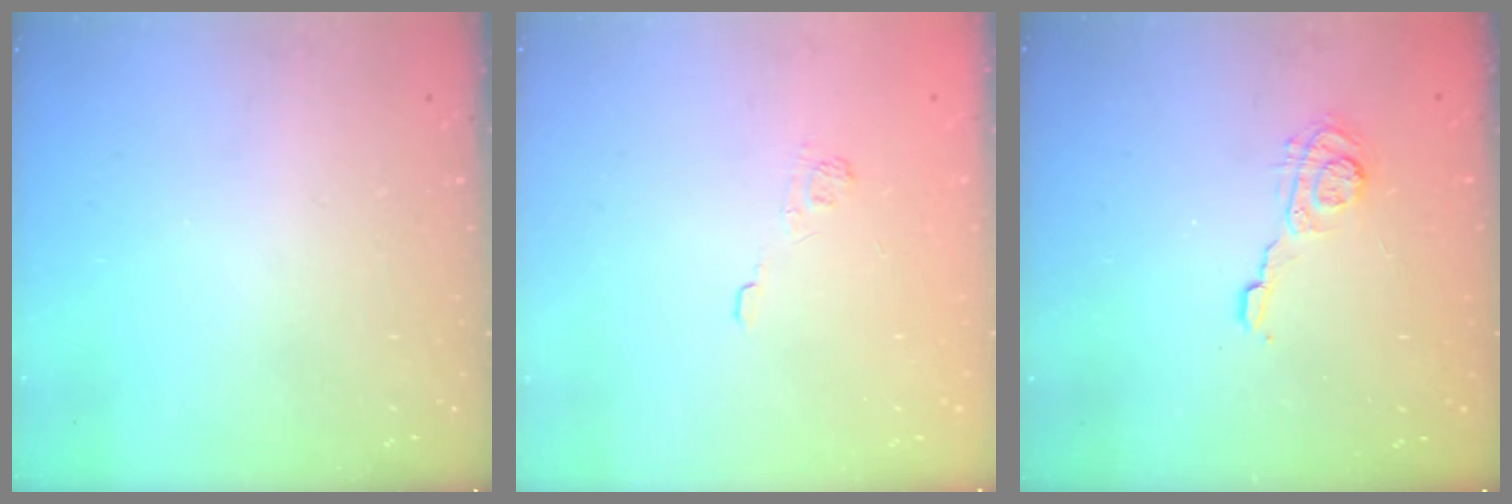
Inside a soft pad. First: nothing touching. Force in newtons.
{"total": 2.3, "press": 1.8, "slide": 1.3}
{"total": 6.1, "press": 6.1, "slide": 0.7}